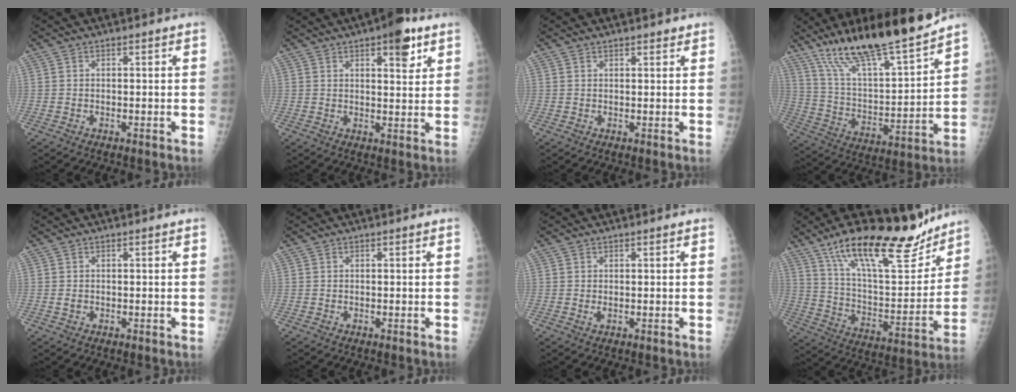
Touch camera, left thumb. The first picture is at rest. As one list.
[{"total": 7.4, "force": [4.1, 2.7, 5.5], "torque": [-0.055, -0.017, 0.051]}, {"total": 1.8, "force": [1.5, 0.6, 0.8], "torque": [-0.004, -0.004, 0.018]}, {"total": 20.5, "force": [16.4, 2.9, 11.9], "torque": [-0.177, -0.084, 0.293]}, {"total": 0.9, "force": [-0.1, 0.7, 0.5], "torque": [-0.007, 0.001, 0.000]}, {"total": 0.0}, {"total": 0.8, "force": [0.1, 0.4, 0.7], "torque": [-0.012, 0.000, 0.005]}, {"total": 24.2, "force": [17.9, 7.1, 14.6], "torque": [-0.193, -0.079, 0.300]}]